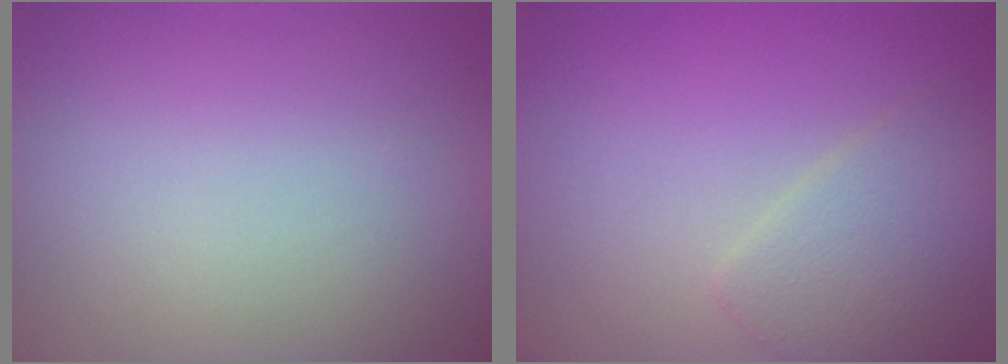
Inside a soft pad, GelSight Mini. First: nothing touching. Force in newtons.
{"total": 3.2, "press": 3.2, "slide": 0.1}